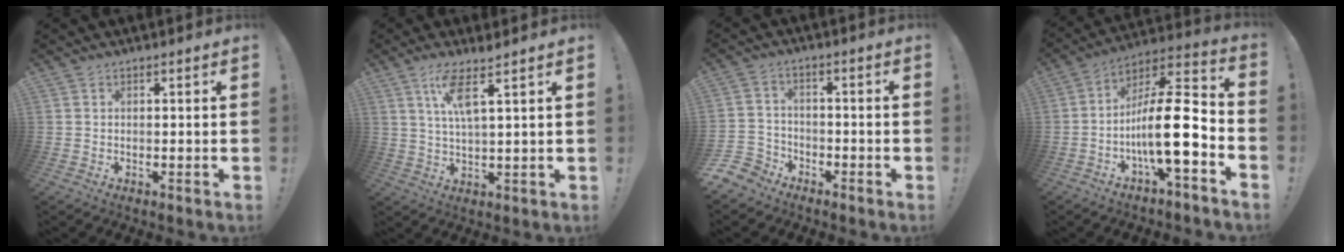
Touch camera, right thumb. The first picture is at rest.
{"total": 8.1, "force": [4.3, 0.8, 6.8], "torque": [-0.141, -0.006, 0.072]}
{"total": 5.7, "force": [-4.2, 3.7, 0.9], "torque": [-0.024, 0.024, -0.083]}
{"total": 18.8, "force": [-5.0, 4.9, 17.4], "torque": [-0.309, 0.012, -0.088]}